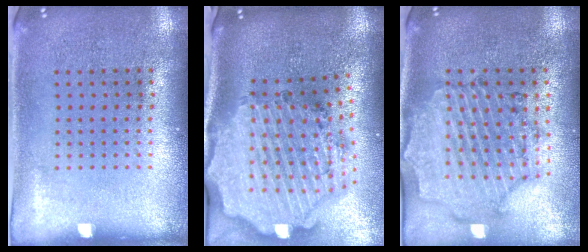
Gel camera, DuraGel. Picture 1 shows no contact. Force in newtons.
{"total": 4.1, "press": 3.3, "slide": 2.4}
{"total": 1.5, "press": 1.5, "slide": 0.3}